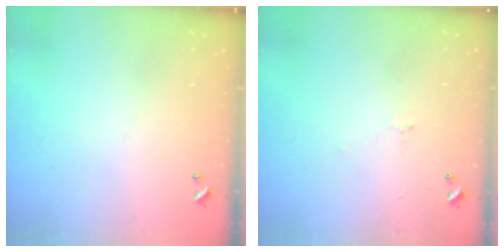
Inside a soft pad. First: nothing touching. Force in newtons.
{"total": 1.9, "press": 1.8, "slide": 0.6}